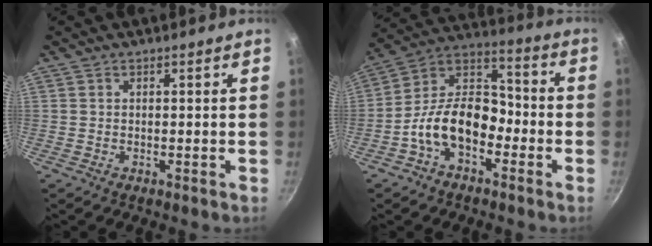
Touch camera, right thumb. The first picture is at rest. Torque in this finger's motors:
{"motor_torque": [0.40, 0.20, 1.15, -0.79, 0.26]}